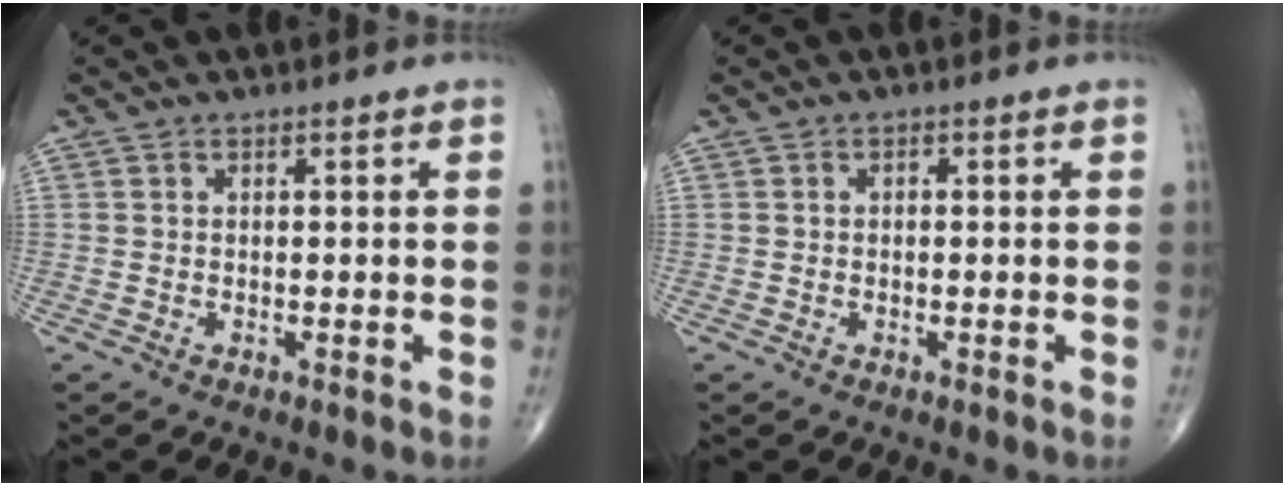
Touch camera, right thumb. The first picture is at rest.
{"total": 0.6, "force": [0.0, 0.3, 0.5], "torque": [-0.008, 0.001, -0.001]}